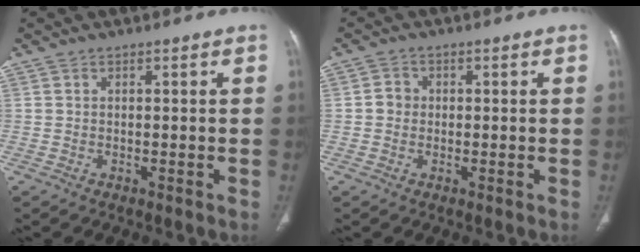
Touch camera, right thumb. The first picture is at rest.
{"total": 2.4, "force": [-0.1, 2.2, 0.8], "torque": [-0.001, 0.007, -0.006]}